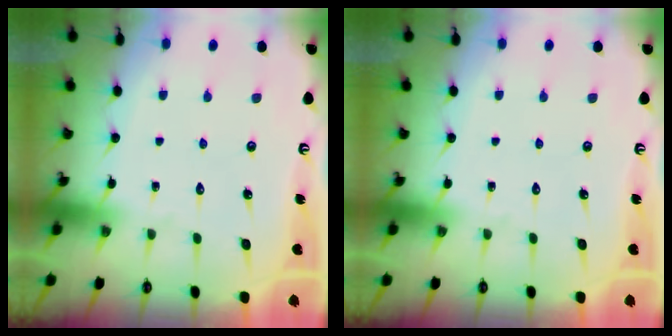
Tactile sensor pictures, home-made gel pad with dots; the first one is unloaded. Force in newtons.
{"total": 0.0}